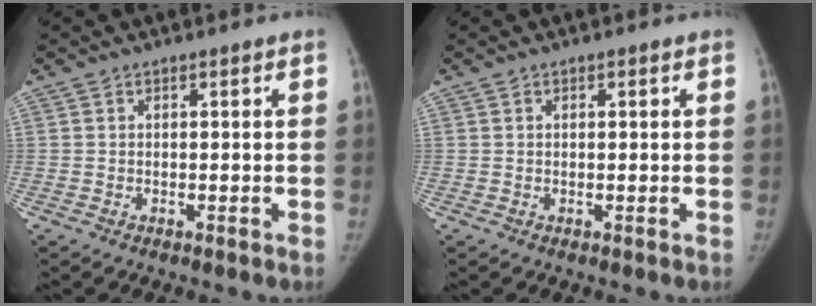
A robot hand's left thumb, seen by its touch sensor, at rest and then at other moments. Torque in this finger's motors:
{"motor_torque": [-0.45, 0.15, -0.66, 0.25, -0.01]}